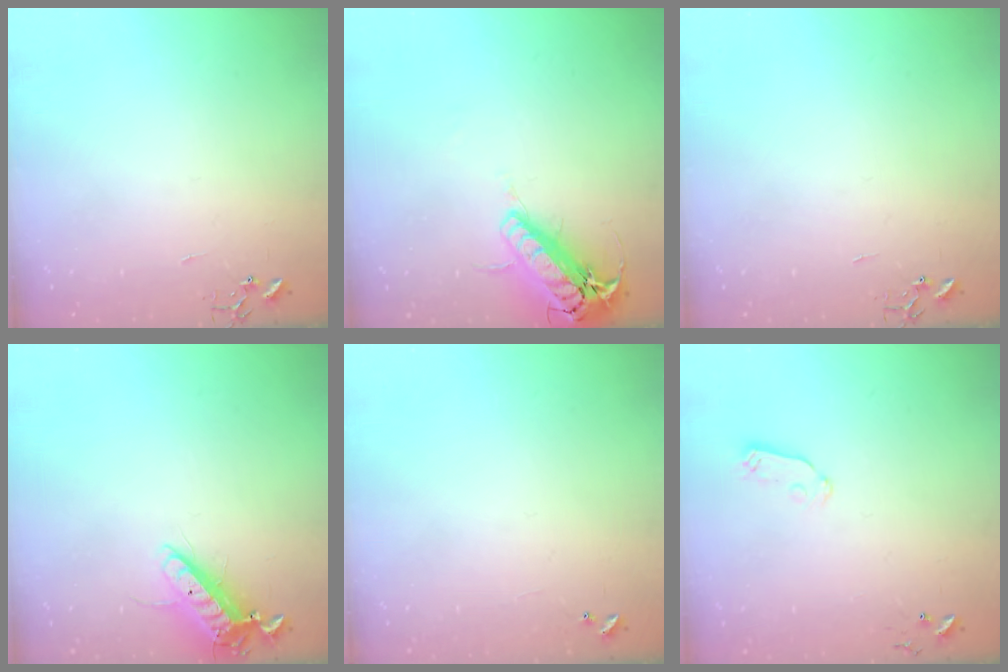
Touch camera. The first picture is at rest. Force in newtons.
{"total": 18.2, "press": 17.8, "slide": 3.8}
{"total": 0.0}
{"total": 12.9, "press": 12.7, "slide": 2.1}
{"total": 4.7, "press": 4.7, "slide": 0.4}
{"total": 4.9, "press": 4.9, "slide": 0.3}